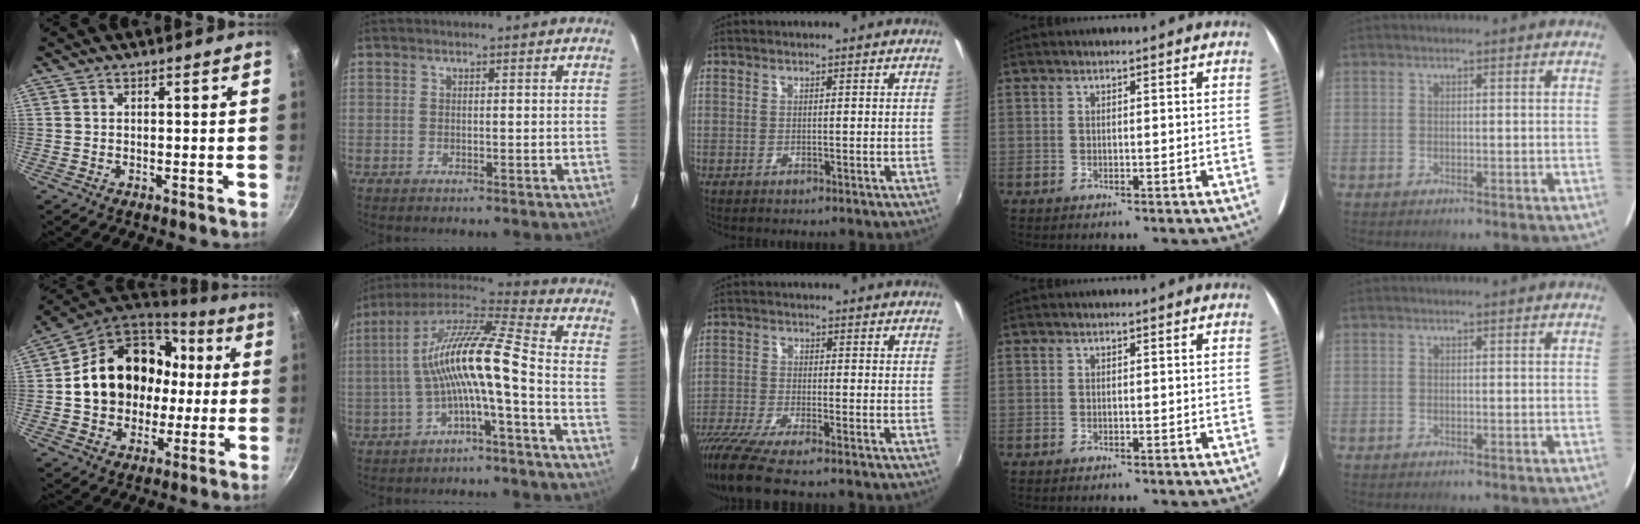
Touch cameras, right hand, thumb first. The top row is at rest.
{"thumb": {"total": 22.1, "force": [1.8, 17.6, 13.3], "torque": [-0.204, 0.047, 0.035]}, "index": {"total": 14.5, "force": [-2.7, 1.3, 14.2], "torque": [-0.274, 0.018, -0.056]}, "middle": {"total": 10.2, "force": [-8.4, 0.7, 5.9], "torque": [-0.137, -0.046, -0.153]}}